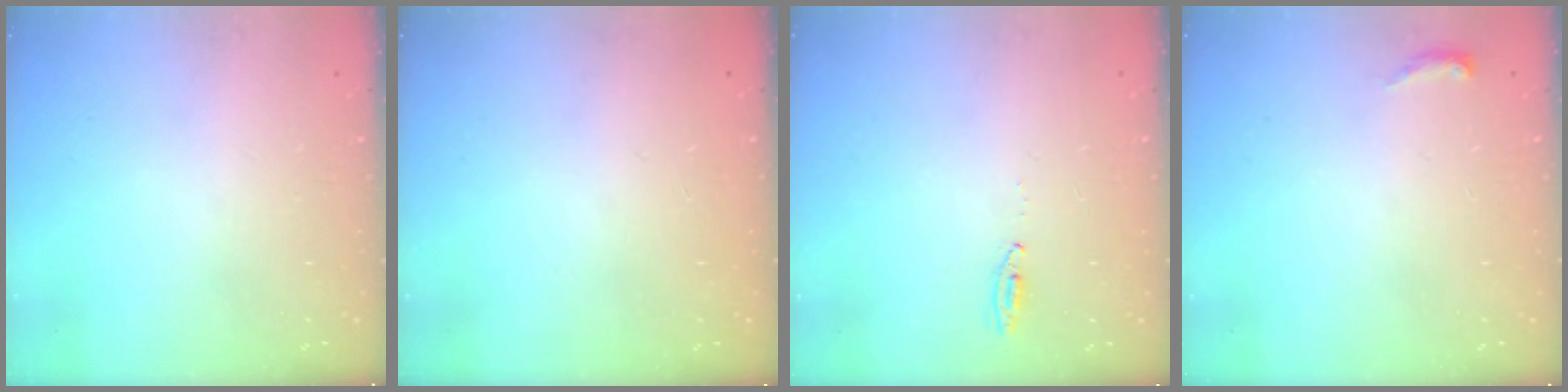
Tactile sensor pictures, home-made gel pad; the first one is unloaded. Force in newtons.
{"total": 0.0}
{"total": 3.0, "press": 2.8, "slide": 1.2}
{"total": 6.9, "press": 2.8, "slide": 6.3}